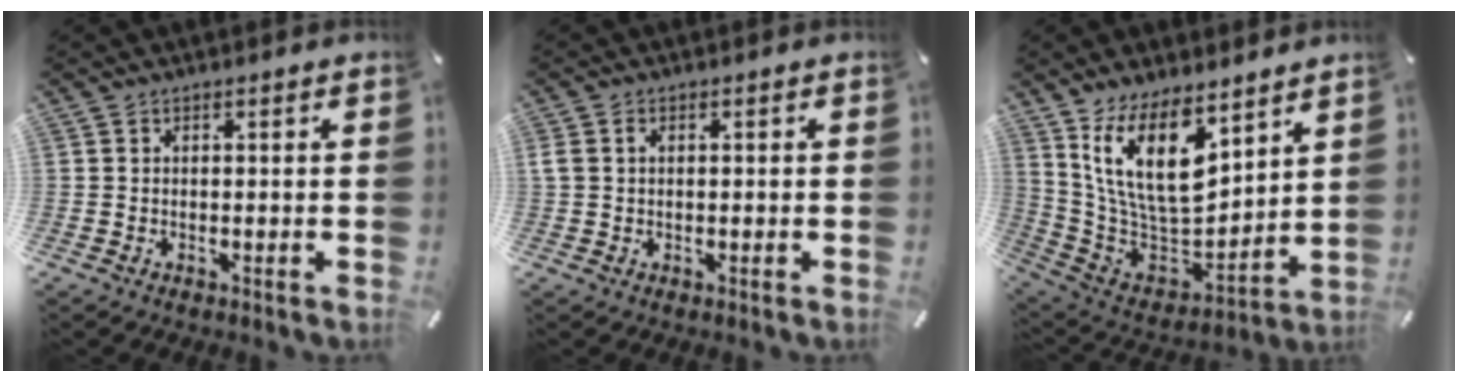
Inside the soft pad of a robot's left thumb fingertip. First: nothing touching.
{"total": 1.6, "force": [0.2, 1.2, 1.1], "torque": [-0.023, 0.006, 0.001]}
{"total": 17.9, "force": [10.1, 8.7, 11.9], "torque": [-0.240, -0.073, 0.182]}